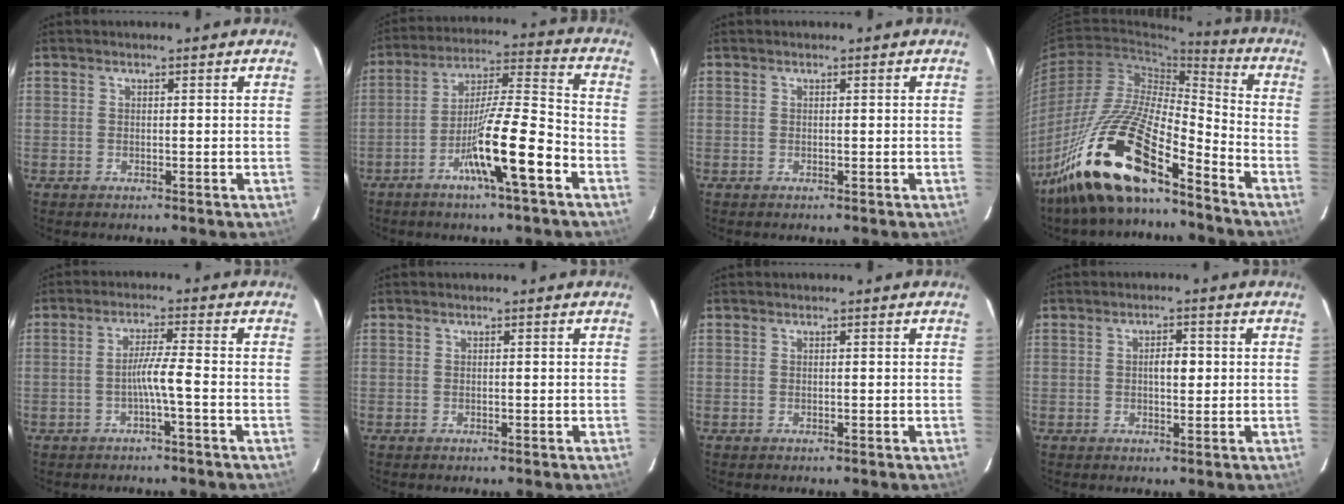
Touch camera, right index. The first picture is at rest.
{"total": 13.0, "force": [-6.0, 0.1, 11.6], "torque": [-0.204, 0.002, -0.106]}
{"total": 0.0}
{"total": 19.1, "force": [-13.4, 4.0, 13.0], "torque": [-0.274, -0.020, -0.250]}
{"total": 3.8, "force": [-1.3, -0.7, 3.5], "torque": [-0.062, 0.006, -0.023]}
{"total": 0.0}
{"total": 0.0}
{"total": 2.8, "force": [0.2, 1.1, 2.5], "torque": [-0.041, 0.005, 0.003]}